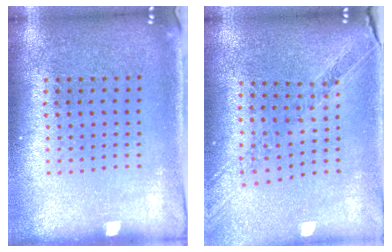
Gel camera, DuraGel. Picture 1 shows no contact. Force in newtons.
{"total": 1.1, "press": 1.1, "slide": 0.2}